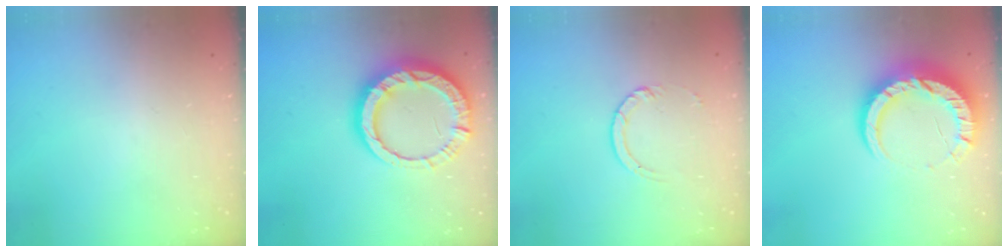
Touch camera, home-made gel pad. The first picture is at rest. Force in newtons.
{"total": 13.9, "press": 13.8, "slide": 1.5}
{"total": 3.0, "press": 2.9, "slide": 0.4}
{"total": 13.4, "press": 13.4, "slide": 1.1}